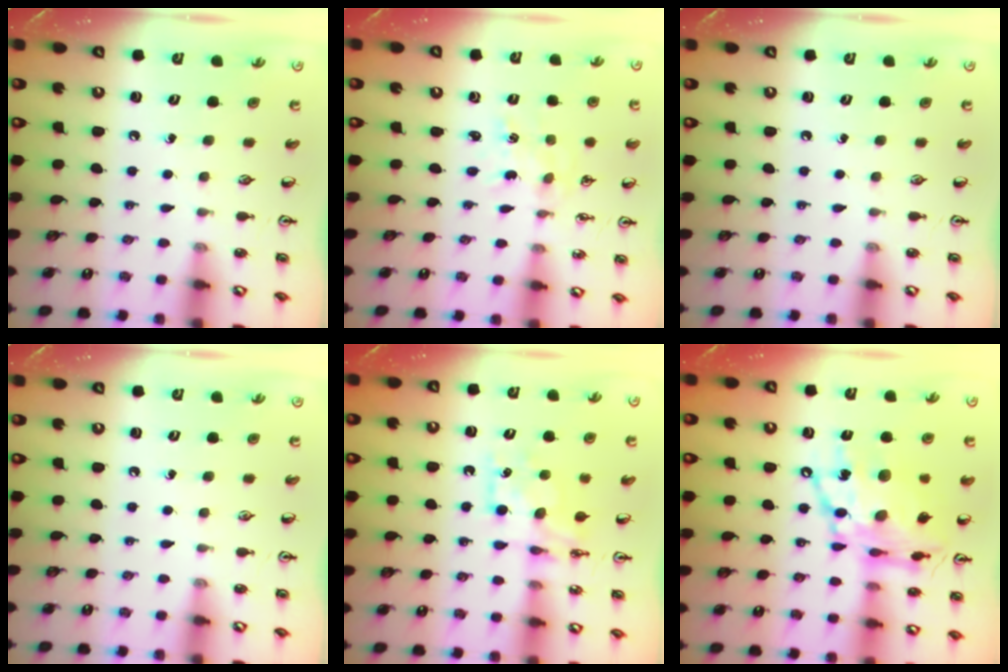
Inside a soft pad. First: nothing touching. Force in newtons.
{"total": 0.0}
{"total": 0.0}
{"total": 0.0}
{"total": 7.7, "press": 7.7, "slide": 0.7}
{"total": 18.3, "press": 18.2, "slide": 1.8}